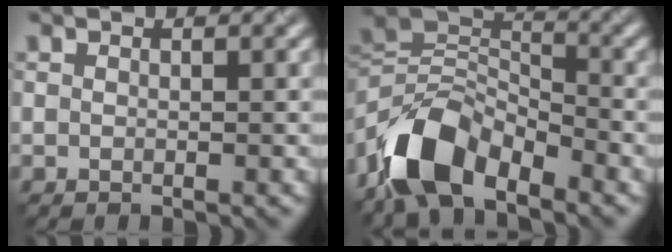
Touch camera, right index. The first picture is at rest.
{"total": 8.3, "force": [-5.7, 4.1, 4.6], "torque": [-0.081, 0.001, -0.117]}